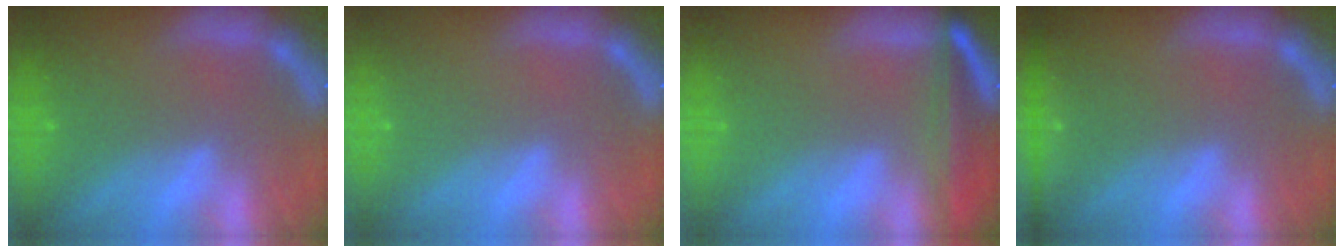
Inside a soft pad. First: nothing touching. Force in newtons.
{"total": 0.0}
{"total": 7.6}
{"total": 3.0}